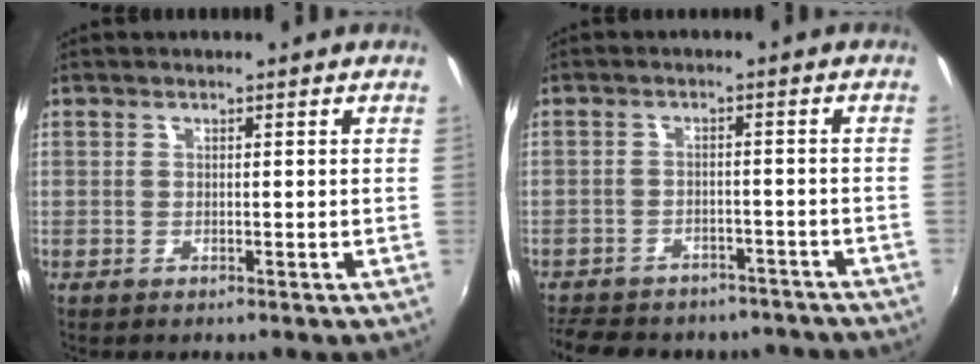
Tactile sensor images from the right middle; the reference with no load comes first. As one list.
[{"total": 16.7, "force": [-13.8, 7.1, 6.0], "torque": [-0.146, 0.006, -0.177]}]